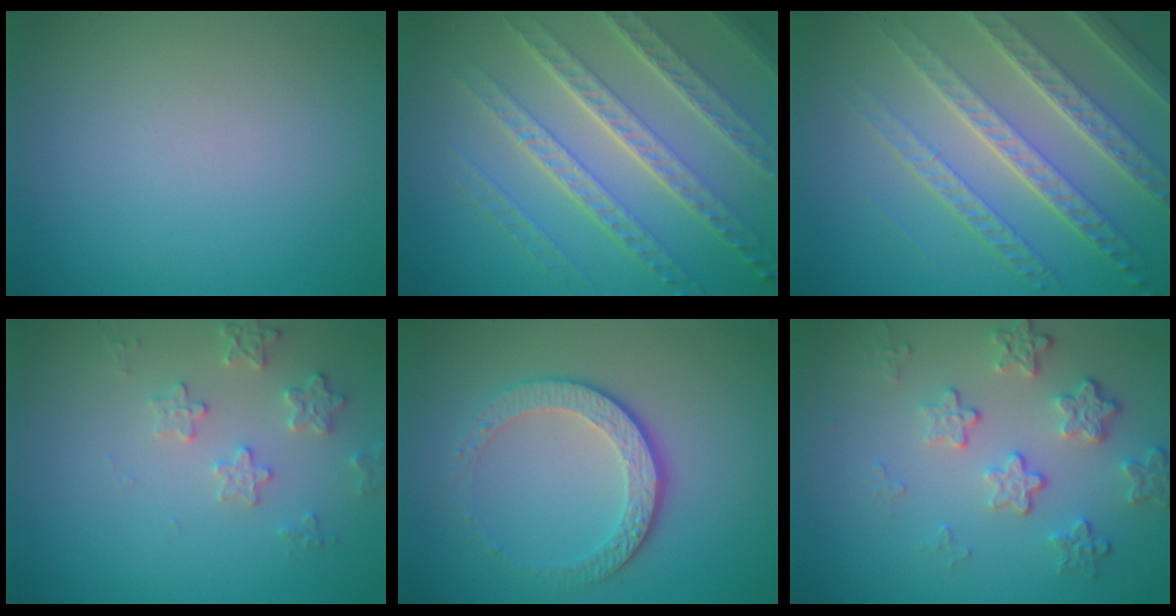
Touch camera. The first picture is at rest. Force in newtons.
{"total": 7.6, "press": 5.3, "slide": 5.5}
{"total": 7.9, "press": 5.4, "slide": 5.8}
{"total": 2.5, "press": 2.4, "slide": 0.6}
{"total": 4.2, "press": 3.1, "slide": 2.8}
{"total": 4.1, "press": 3.1, "slide": 2.6}